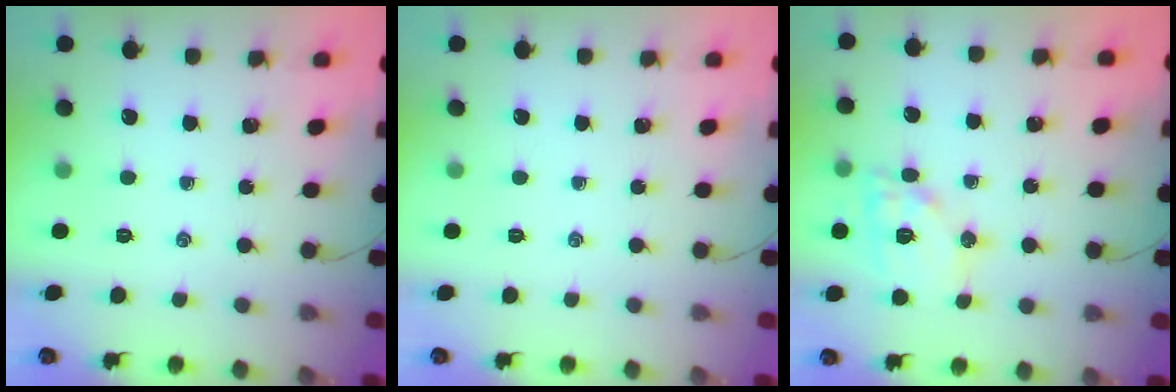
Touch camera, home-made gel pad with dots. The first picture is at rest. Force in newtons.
{"total": 0.0}
{"total": 12.2, "press": 12.1, "slide": 1.2}